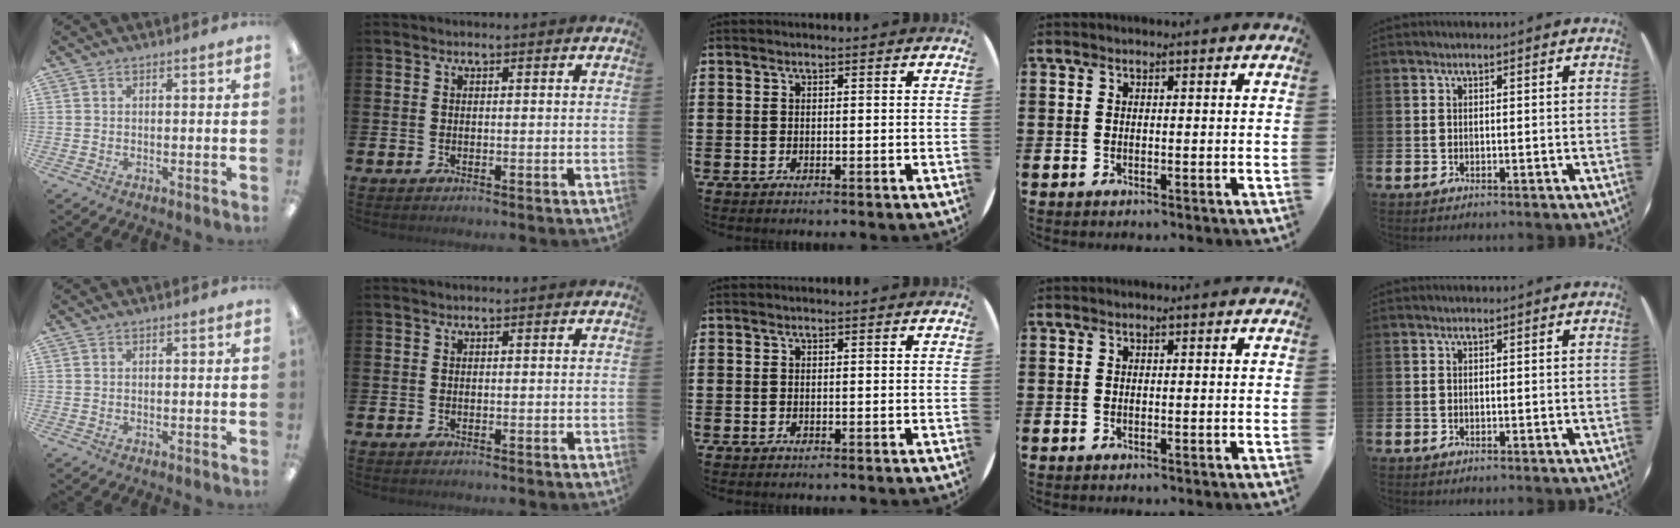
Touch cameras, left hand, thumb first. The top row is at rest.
{}